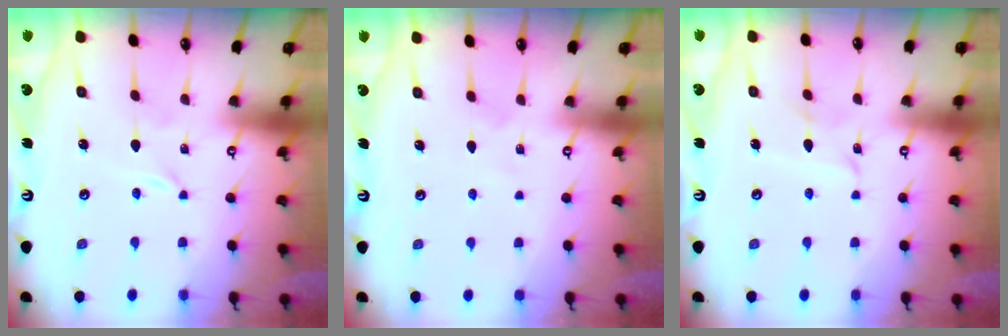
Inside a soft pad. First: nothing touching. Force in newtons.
{"total": 2.2, "press": 2.2, "slide": 0.3}
{"total": 4.6, "press": 4.5, "slide": 0.4}